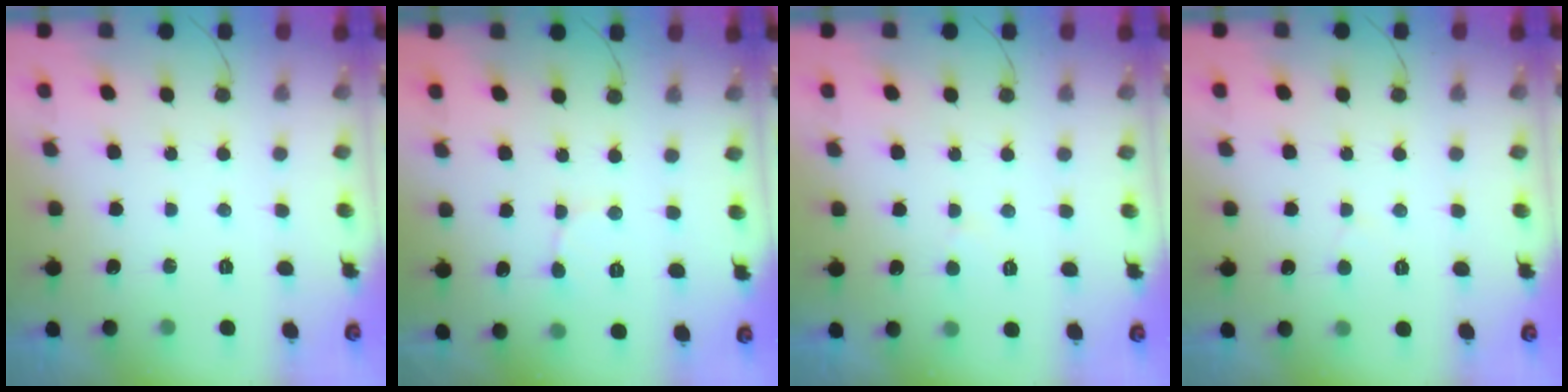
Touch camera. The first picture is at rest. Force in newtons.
{"total": 0.9, "press": 0.9, "slide": 0.1}
{"total": 3.5, "press": 3.5, "slide": 0.3}
{"total": 2.9, "press": 2.9, "slide": 0.3}